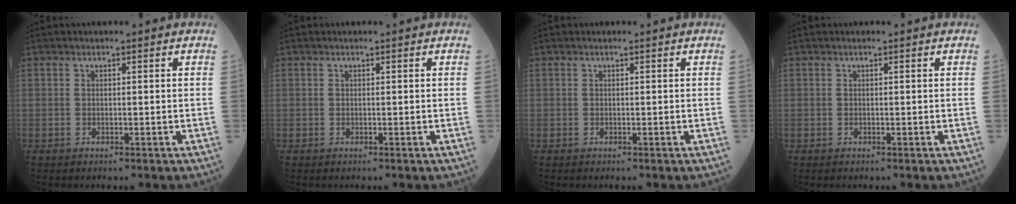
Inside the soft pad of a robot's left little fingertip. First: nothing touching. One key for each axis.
{"total": 0.0}
{"total": 0.0}
{"total": 0.0}